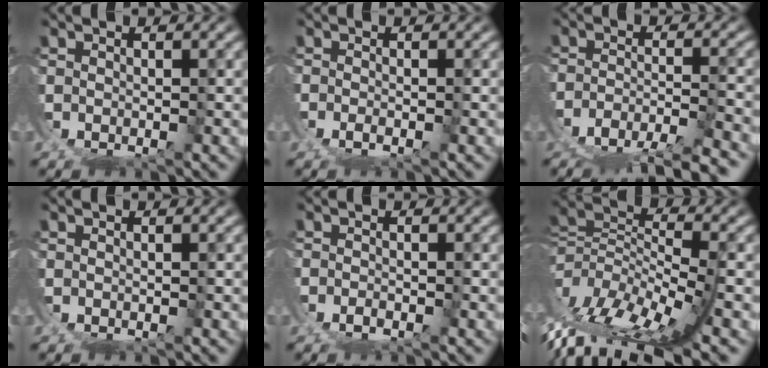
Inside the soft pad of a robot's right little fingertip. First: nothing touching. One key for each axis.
{"total": 1.0, "fx": -0.9, "fy": 0.0, "fz": 0.5, "tx": -0.005, "ty": -0.001, "tz": -0.021}
{"total": 7.5, "fx": -6.1, "fy": 2.4, "fz": 3.6, "tx": -0.053, "ty": -0.008, "tz": -0.104}
{"total": 0.0}
{"total": 1.2, "fx": -1.1, "fy": -0.2, "fz": 0.2, "tx": 0.004, "ty": 0.001, "tz": -0.027}
{"total": 9.0, "fx": -5.3, "fy": 2.7, "fz": 6.8, "tx": -0.133, "ty": -0.048, "tz": -0.064}